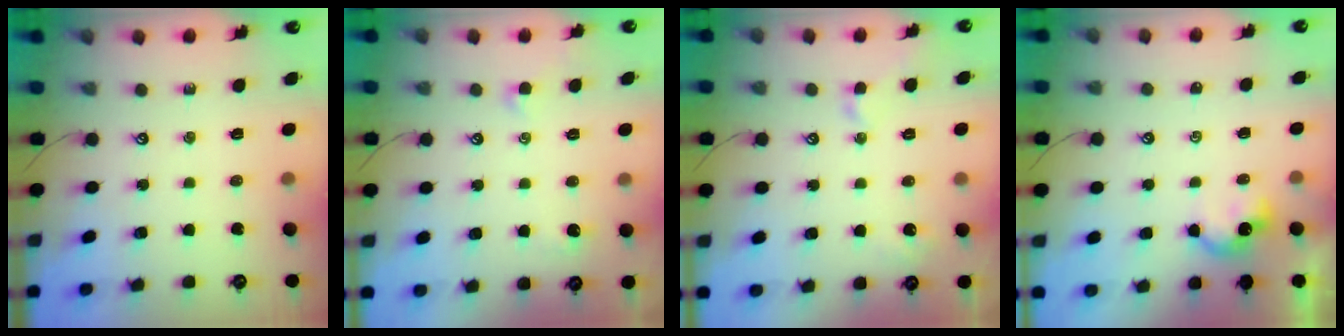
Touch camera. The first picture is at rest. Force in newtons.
{"total": 0.9, "press": 0.6, "slide": 0.6}
{"total": 0.9, "press": 0.7, "slide": 0.5}
{"total": 2.5, "press": 2.5, "slide": 0.3}